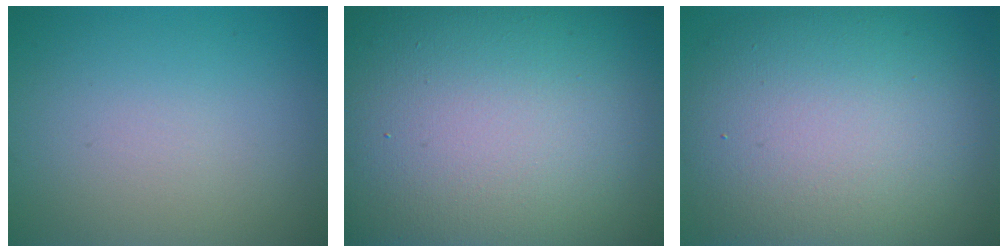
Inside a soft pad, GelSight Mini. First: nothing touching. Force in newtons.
{"total": 27.3, "press": 27.3, "slide": 1.3}
{"total": 14.4, "press": 14.4, "slide": 0.5}